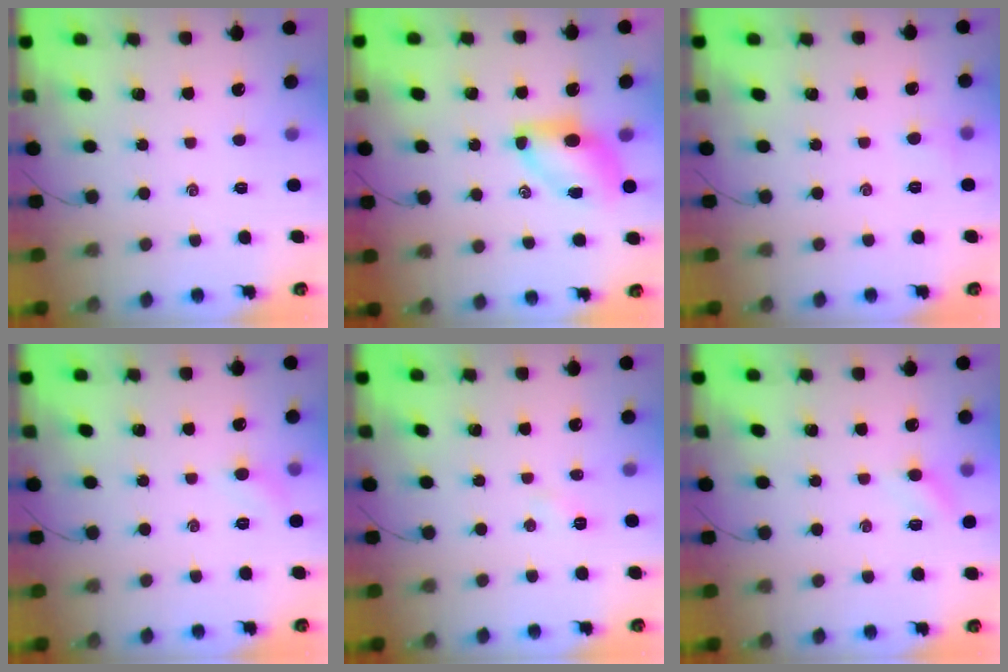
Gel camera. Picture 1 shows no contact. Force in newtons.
{"total": 7.3, "press": 7.2, "slide": 1.3}
{"total": 3.9, "press": 3.7, "slide": 1.2}
{"total": 4.4, "press": 4.1, "slide": 1.4}
{"total": 2.4, "press": 2.3, "slide": 0.8}
{"total": 6.1, "press": 5.8, "slide": 1.9}